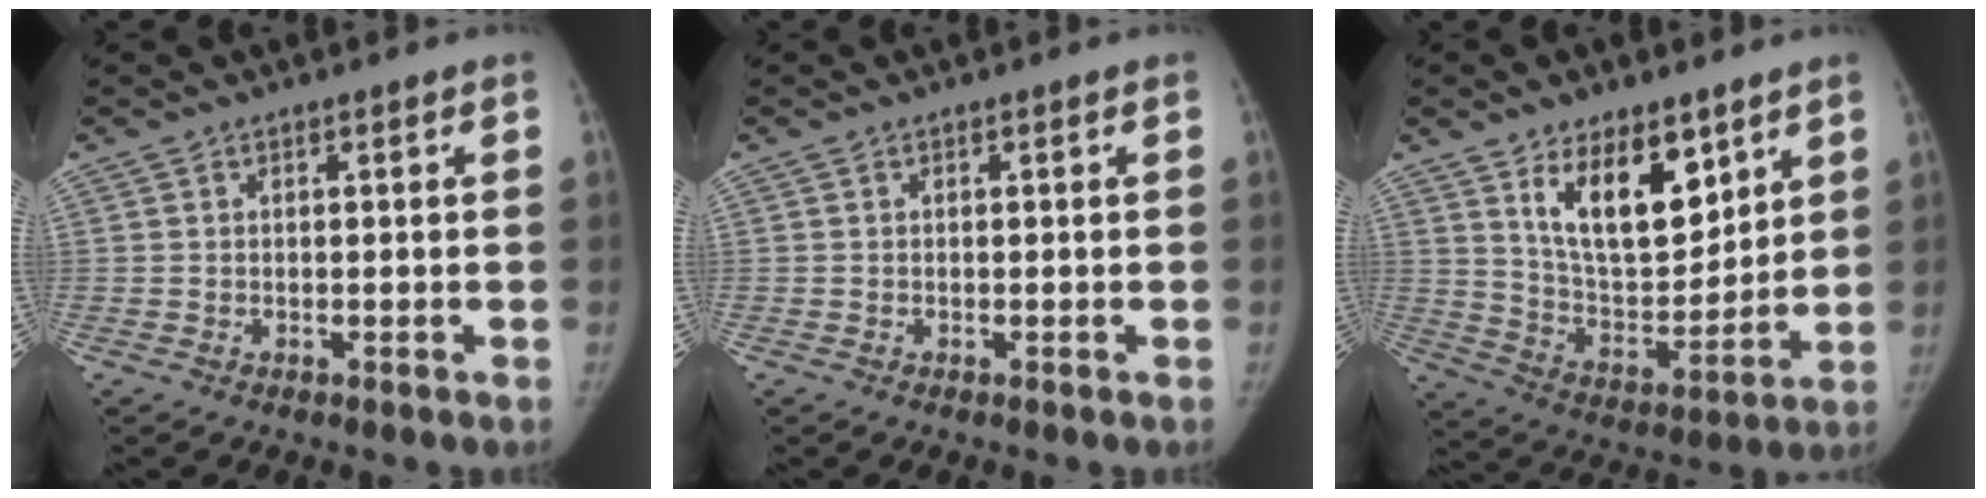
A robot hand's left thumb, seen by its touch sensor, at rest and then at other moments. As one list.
[{"total": 0.0}, {"total": 15.8, "force": [8.6, 7.9, 10.6], "torque": [-0.129, -0.058, 0.163]}]